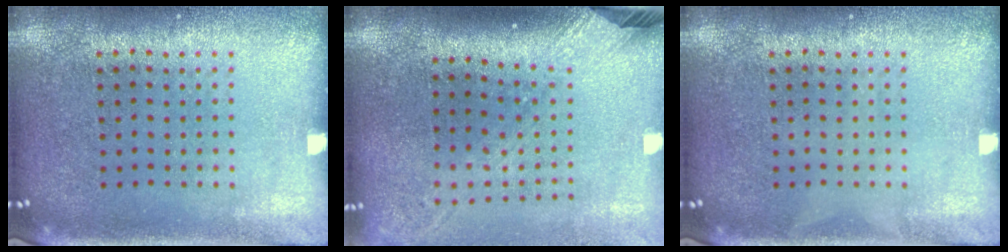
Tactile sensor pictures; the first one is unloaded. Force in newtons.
{"total": 2.4, "press": 1.8, "slide": 1.7}
{"total": 0.0}